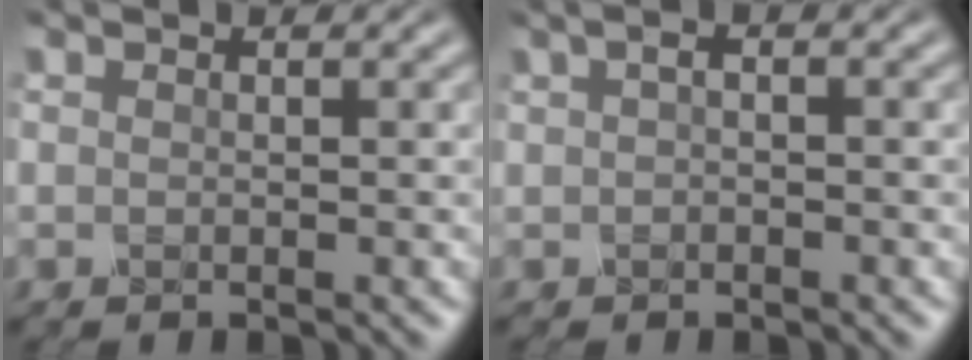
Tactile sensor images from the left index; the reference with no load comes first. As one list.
[{"total": 1.1, "force": [0.0, 0.6, 0.9], "torque": [-0.020, 0.008, 0.001]}]